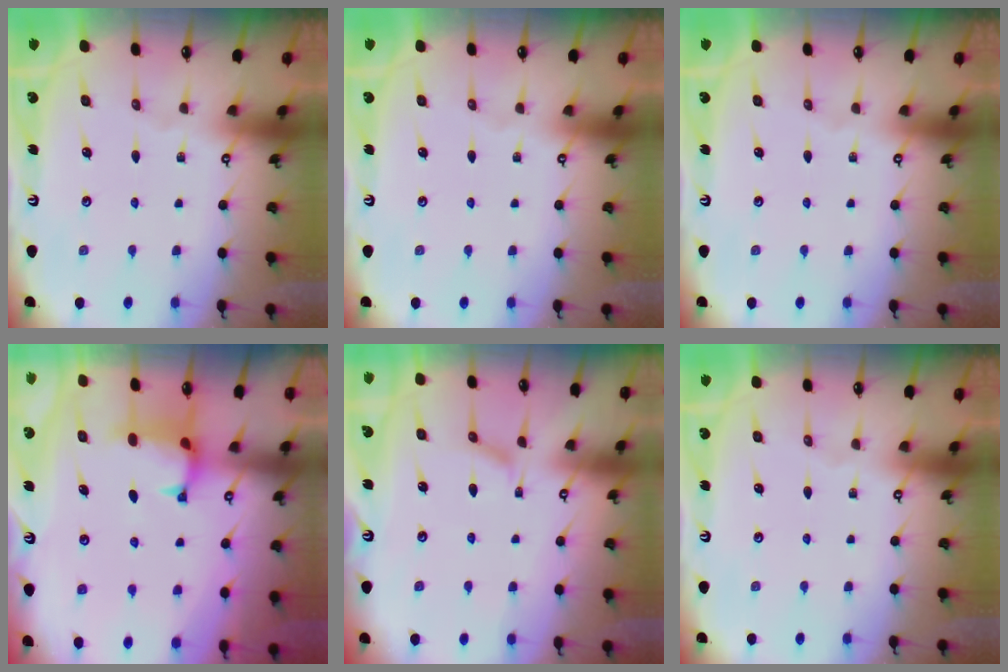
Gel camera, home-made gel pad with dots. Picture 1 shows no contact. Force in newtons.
{"total": 0.0}
{"total": 0.0}
{"total": 1.2, "press": 0.9, "slide": 0.8}
{"total": 2.1, "press": 2.0, "slide": 0.6}
{"total": 0.0}